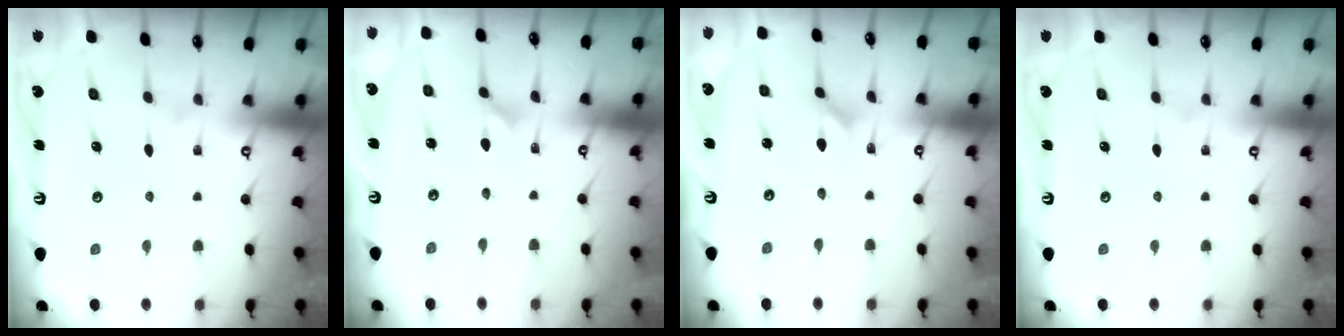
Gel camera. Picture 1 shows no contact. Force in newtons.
{"total": 2.9, "press": 2.8, "slide": 0.4}
{"total": 1.4, "press": 1.4, "slide": 0.1}
{"total": 0.0}